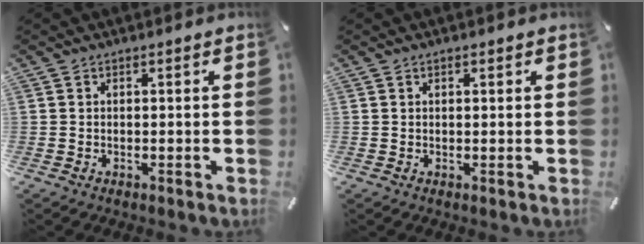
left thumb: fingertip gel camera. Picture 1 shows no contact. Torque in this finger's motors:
{"motor_torque": [-0.01, -0.32, -0.03, 0.20, -0.02]}